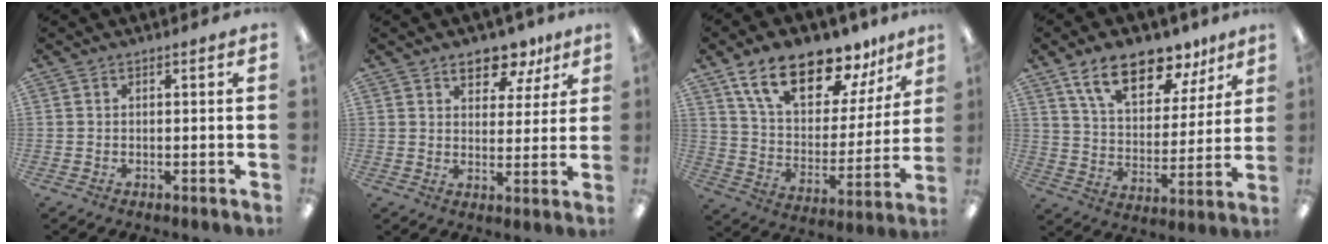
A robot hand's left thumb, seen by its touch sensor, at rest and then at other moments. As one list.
[{"total": 8.7, "force": [6.0, 4.8, 4.1], "torque": [-0.045, -0.030, 0.101]}, {"total": 19.2, "force": [14.0, 8.4, 10.2], "torque": [-0.179, -0.080, 0.246]}, {"total": 16.9, "force": [11.6, 8.1, 9.3], "torque": [-0.151, -0.056, 0.203]}]